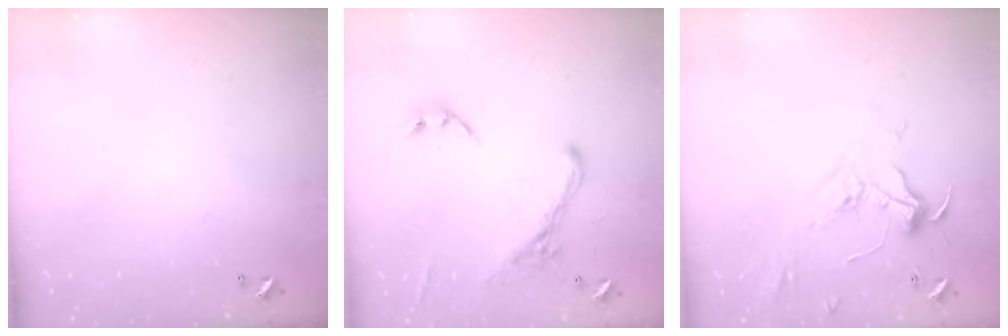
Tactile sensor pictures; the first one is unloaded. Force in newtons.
{"total": 5.1, "press": 4.9, "slide": 1.4}
{"total": 2.4, "press": 2.3, "slide": 0.8}